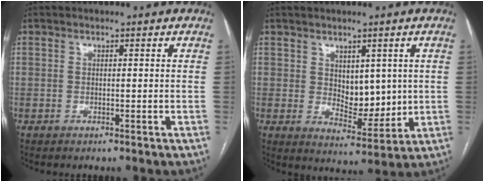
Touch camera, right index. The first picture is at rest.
{"total": 7.0, "force": [1.1, 4.0, 5.7], "torque": [-0.084, -0.004, 0.034]}